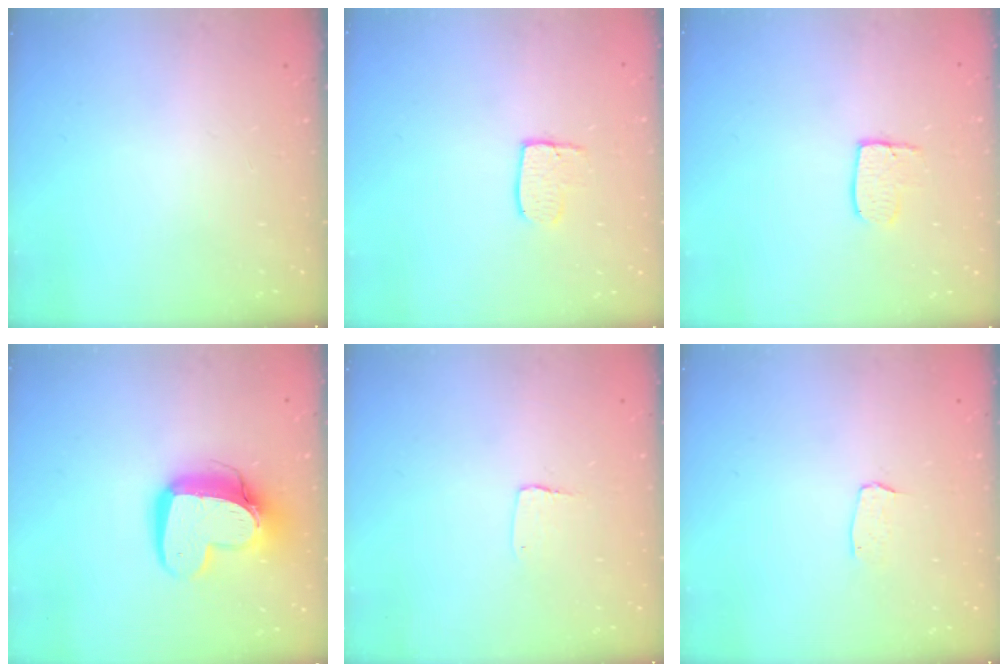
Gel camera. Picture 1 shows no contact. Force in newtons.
{"total": 5.5, "press": 5.5, "slide": 0.3}
{"total": 5.5, "press": 5.5, "slide": 0.3}
{"total": 14.7, "press": 14.6, "slide": 1.4}
{"total": 3.5, "press": 3.4, "slide": 0.3}
{"total": 3.0, "press": 3.0, "slide": 0.2}